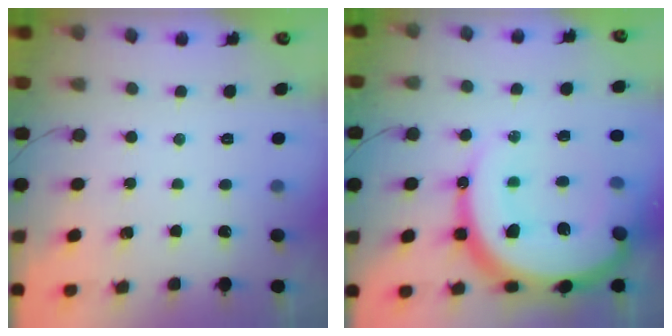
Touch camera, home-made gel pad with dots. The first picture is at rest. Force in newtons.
{"total": 28.4, "press": 28.2, "slide": 2.8}